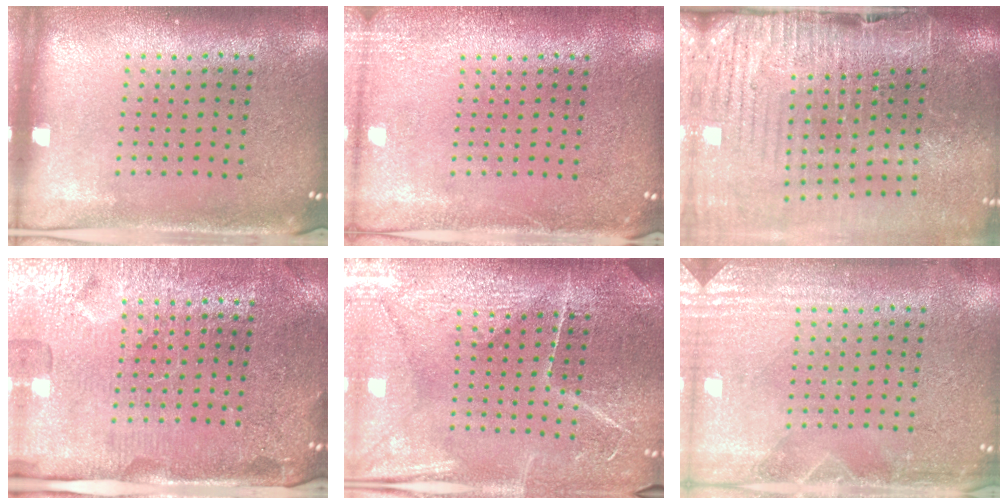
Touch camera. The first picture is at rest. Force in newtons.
{"total": 1.7, "press": 1.7, "slide": 0.3}
{"total": 4.3, "press": 3.6, "slide": 2.4}
{"total": 4.3, "press": 4.0, "slide": 1.5}
{"total": 3.8, "press": 3.6, "slide": 1.1}
{"total": 2.9, "press": 2.9, "slide": 0.5}